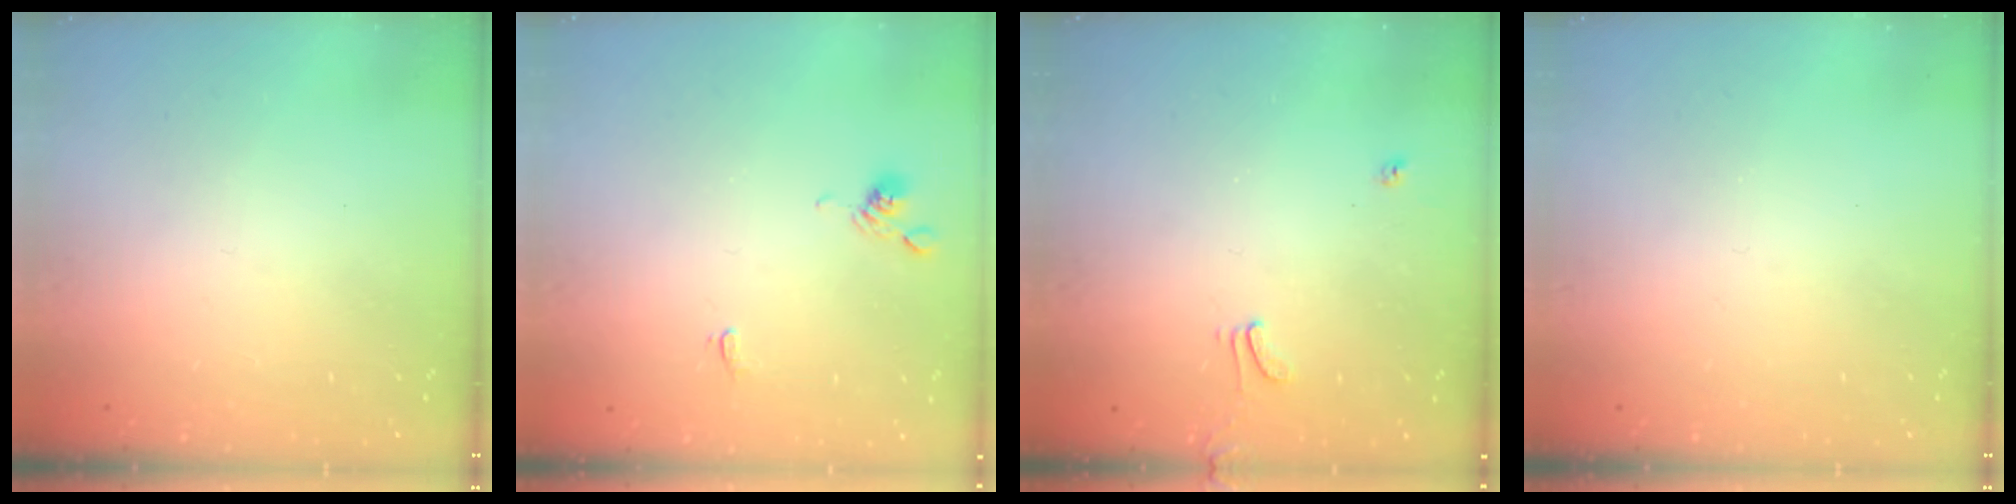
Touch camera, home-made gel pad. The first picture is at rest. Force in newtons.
{"total": 1.1, "press": 1.0, "slide": 0.4}
{"total": 1.7, "press": 1.7, "slide": 0.4}
{"total": 0.0}